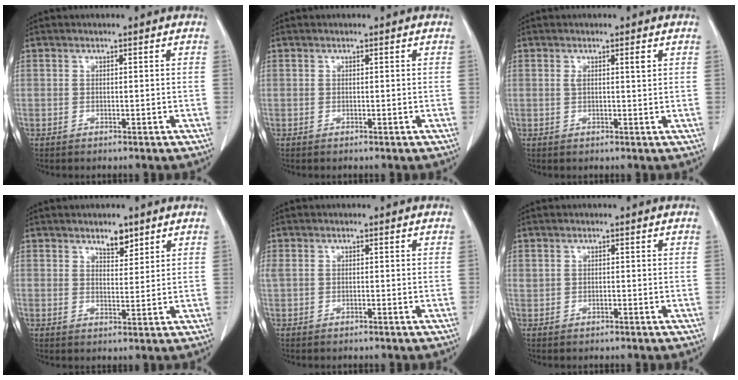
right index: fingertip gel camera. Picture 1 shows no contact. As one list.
[{"total": 0.0}, {"total": 1.8, "force": [0.8, 0.1, 1.6], "torque": [-0.033, 0.008, 0.017]}, {"total": 3.3, "force": [2.5, 1.4, 1.6], "torque": [-0.024, -0.006, 0.042]}, {"total": 1.0, "force": [0.2, 0.6, 0.7], "torque": [-0.034, 0.009, 0.012]}, {"total": 0.5, "force": [0.2, 0.3, 0.3], "torque": [-0.008, 0.003, 0.006]}]